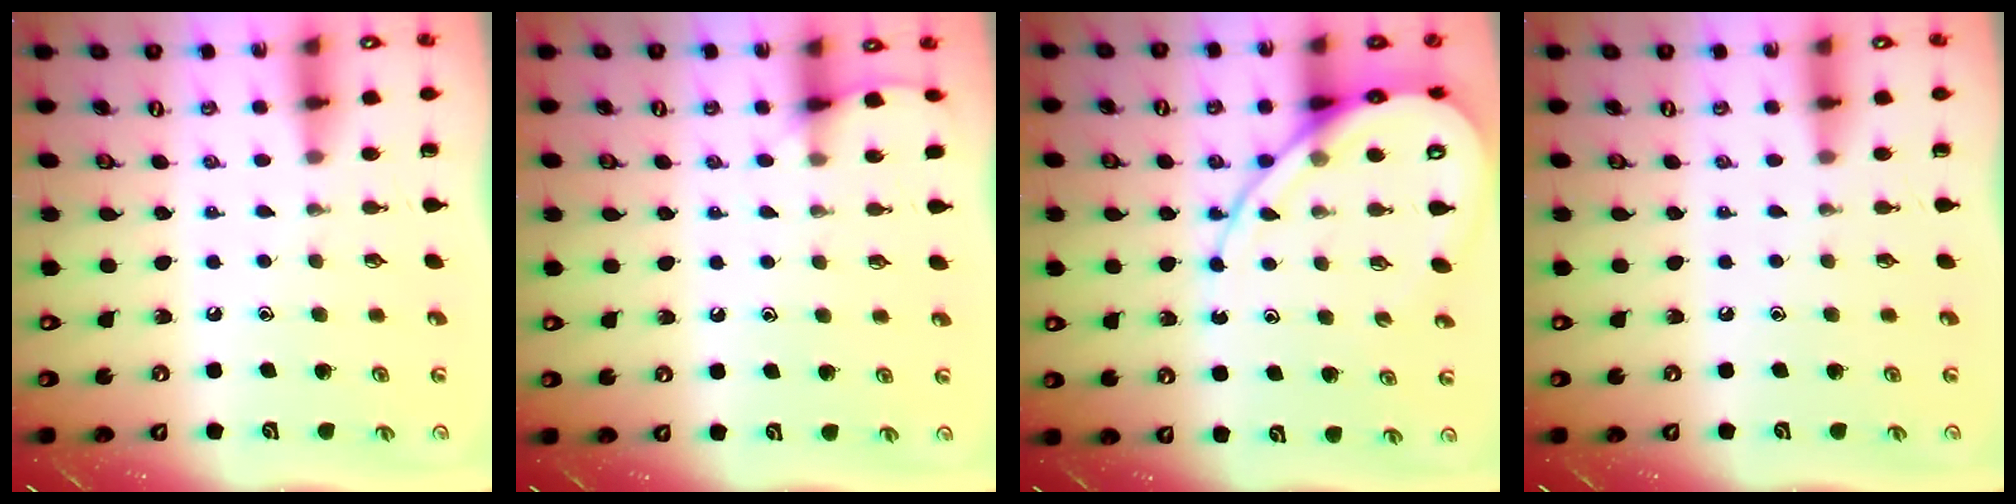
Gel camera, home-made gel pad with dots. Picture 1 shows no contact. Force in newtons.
{"total": 5.5, "press": 5.5, "slide": 0.8}
{"total": 13.7, "press": 13.6, "slide": 1.4}
{"total": 0.0}